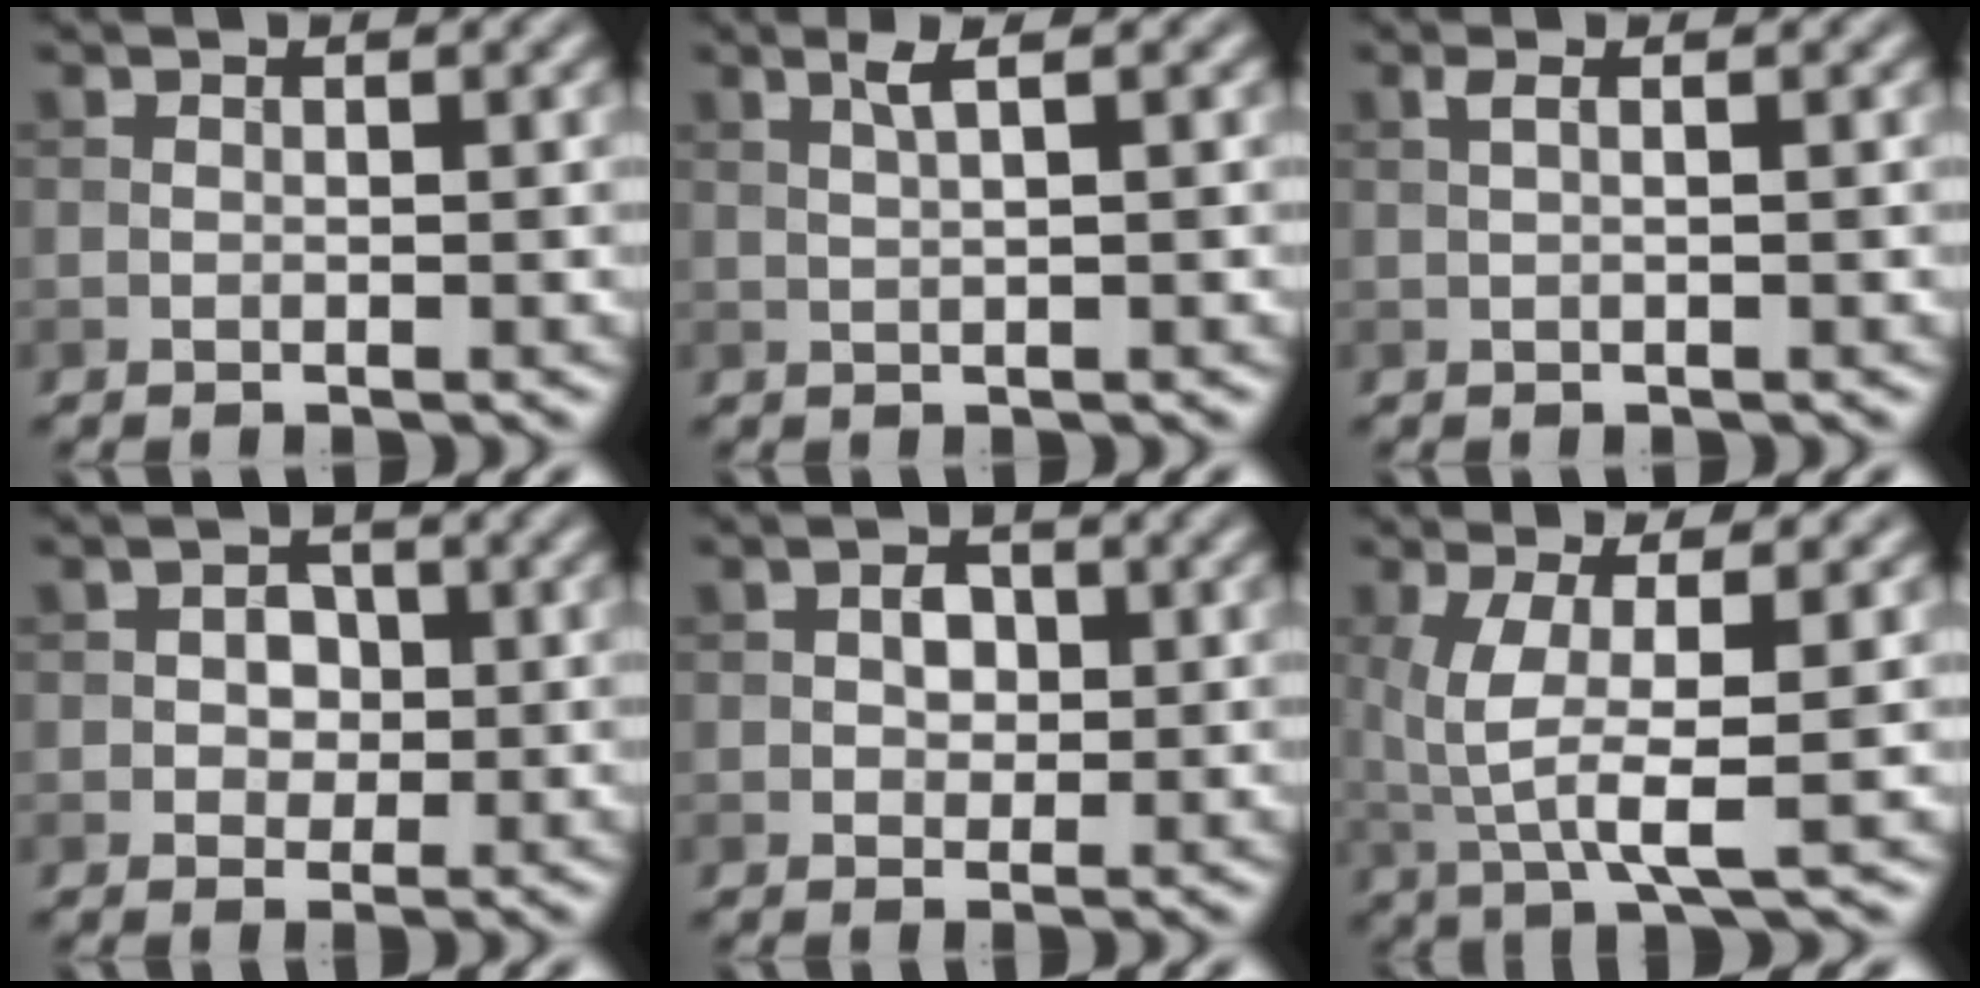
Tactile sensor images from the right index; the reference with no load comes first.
{"total": 1.8, "force": [0.8, 0.3, 1.6], "torque": [-0.031, 0.004, 0.012]}
{"total": 1.1, "force": [0.4, 0.3, 1.0], "torque": [-0.023, 0.006, 0.006]}
{"total": 2.4, "force": [0.0, 2.0, 1.3], "torque": [-0.009, 0.001, -0.008]}
{"total": 2.3, "force": [0.2, 1.8, 1.4], "torque": [-0.019, 0.003, 0.000]}
{"total": 4.7, "force": [0.5, 1.0, 4.6], "torque": [-0.101, -0.003, 0.012]}